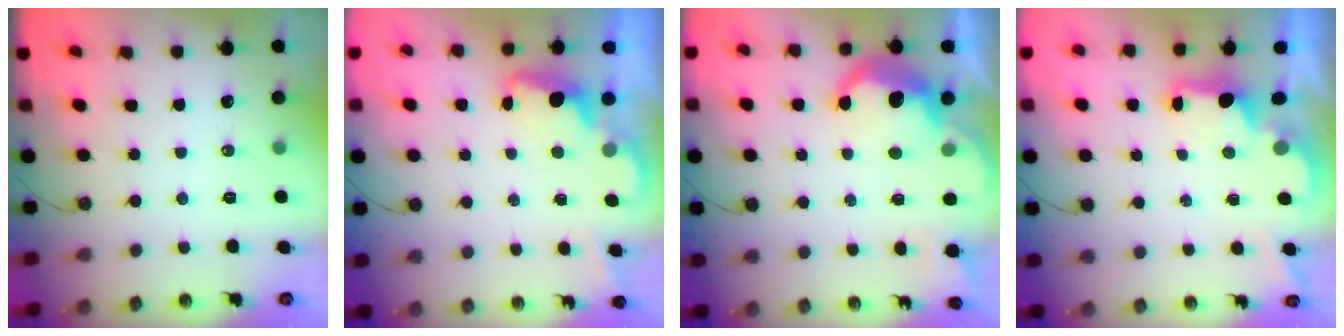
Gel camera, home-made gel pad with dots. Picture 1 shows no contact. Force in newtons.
{"total": 2.2, "press": 2.1, "slide": 0.5}
{"total": 11.1, "press": 11.1, "slide": 0.7}
{"total": 2.1, "press": 1.9, "slide": 0.8}